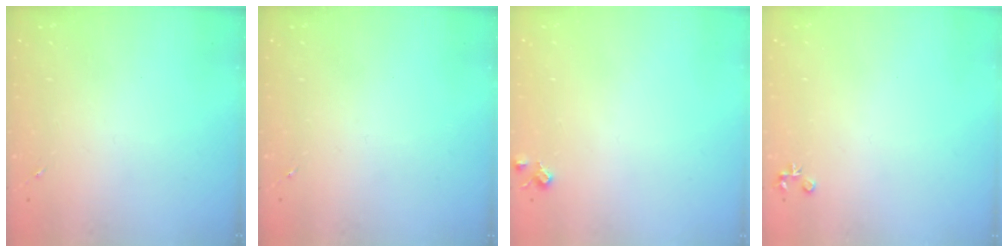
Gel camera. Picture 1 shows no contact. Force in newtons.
{"total": 0.0}
{"total": 5.7, "press": 5.6, "slide": 0.9}
{"total": 3.7, "press": 3.6, "slide": 0.4}